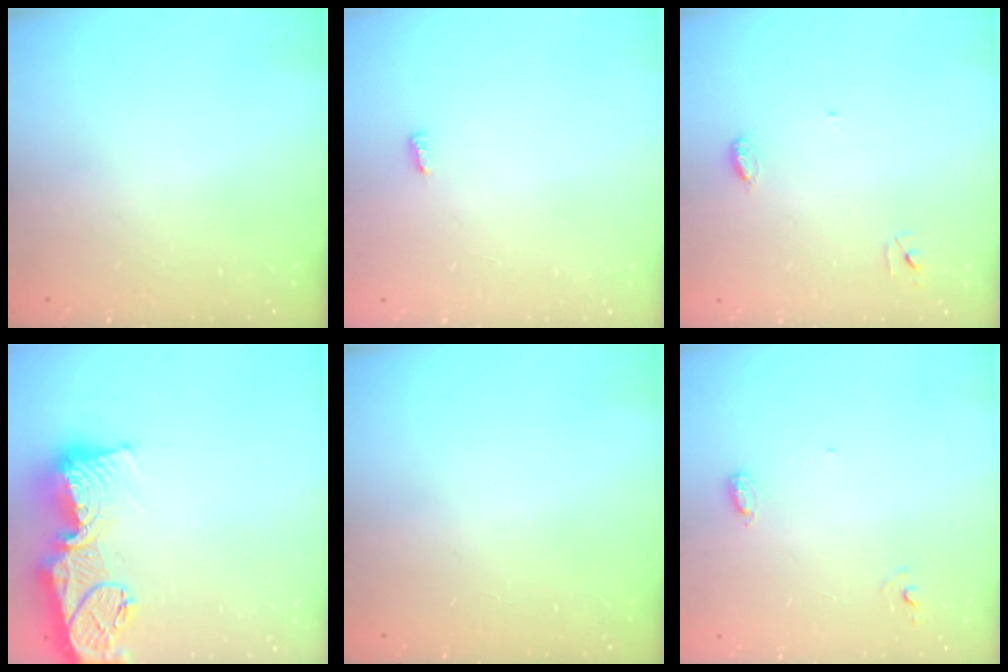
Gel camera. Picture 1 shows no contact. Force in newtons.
{"total": 2.8, "press": 2.8, "slide": 0.4}
{"total": 3.5, "press": 3.4, "slide": 0.4}
{"total": 18.5, "press": 18.4, "slide": 1.7}
{"total": 0.0}
{"total": 5.0, "press": 5.0, "slide": 0.4}